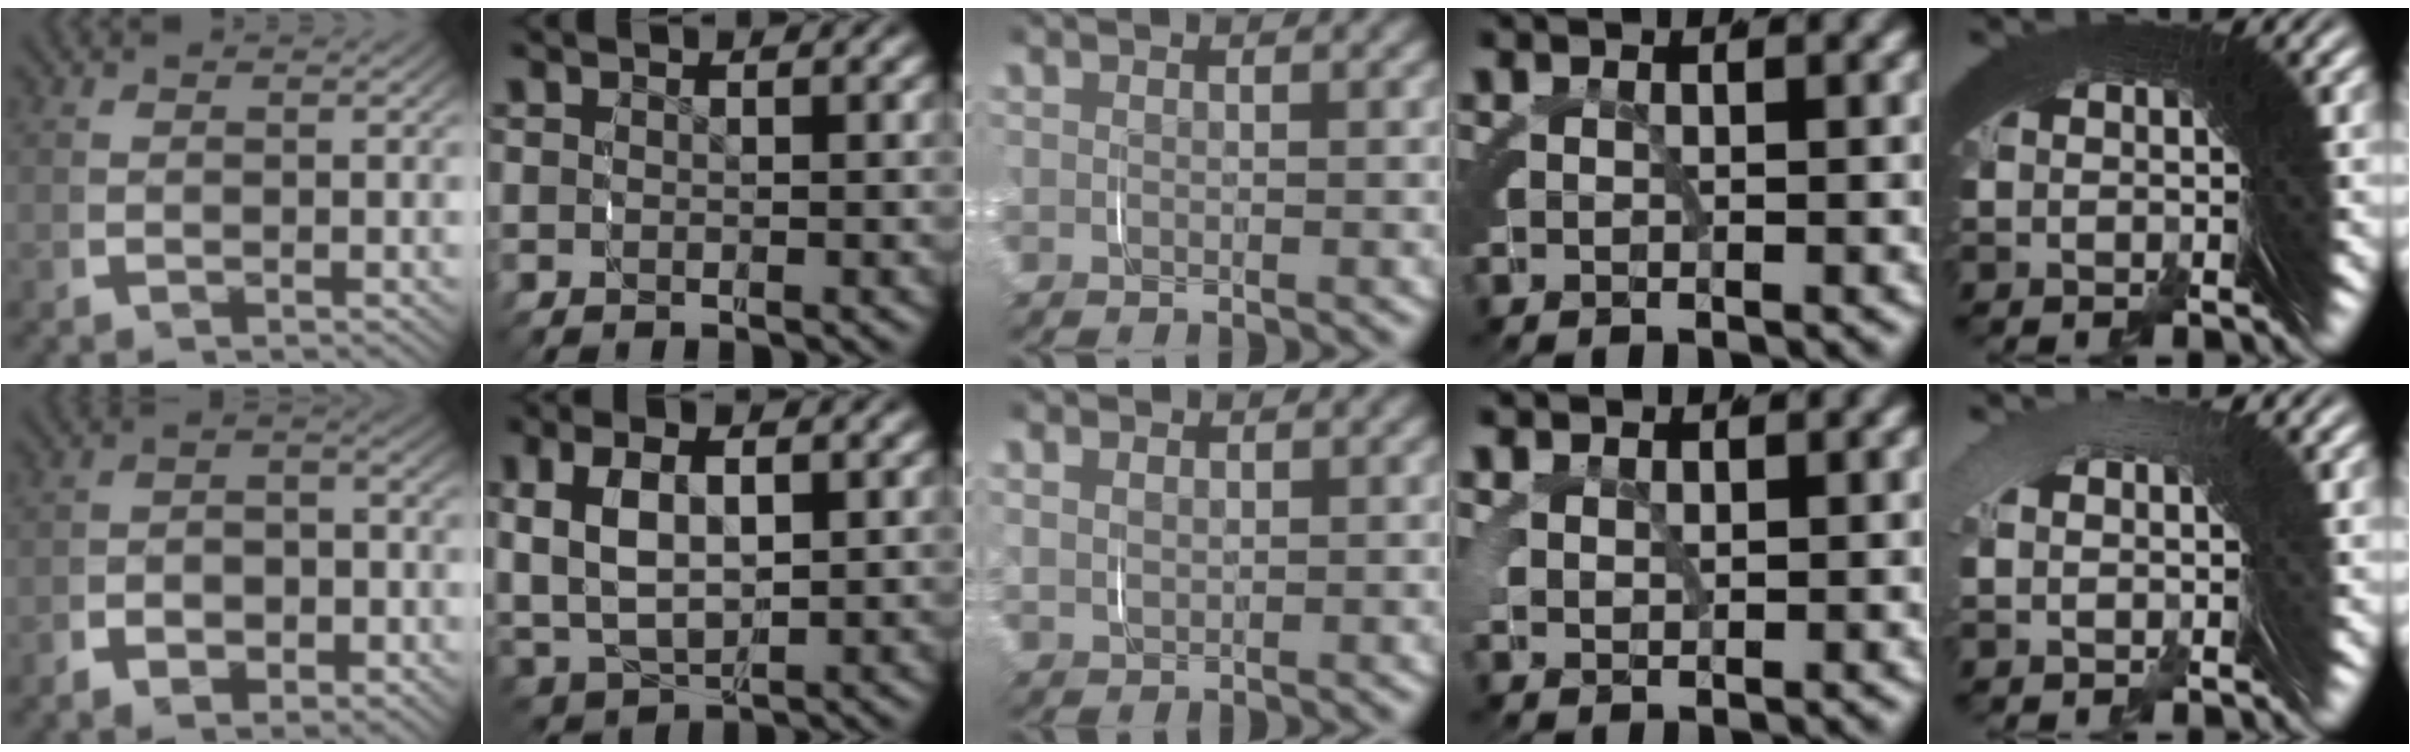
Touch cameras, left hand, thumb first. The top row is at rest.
{"thumb": {"total": 3.4, "force": [-1.4, 2.2, 2.2], "torque": [-0.019, -0.002, -0.031]}, "index": {"total": 7.5, "force": [0.7, 5.7, 4.9], "torque": [-0.124, -0.015, 0.024]}, "middle": {"total": 1.8, "force": [1.0, 1.3, 0.7], "torque": [-0.021, -0.003, 0.024]}, "ring": {"total": 1.7, "force": [1.3, 0.7, 0.7], "torque": [-0.016, 0.001, 0.028]}, "little": {"total": 1.0, "force": [0.7, -0.2, 0.8], "torque": [-0.011, 0.015, 0.015]}}